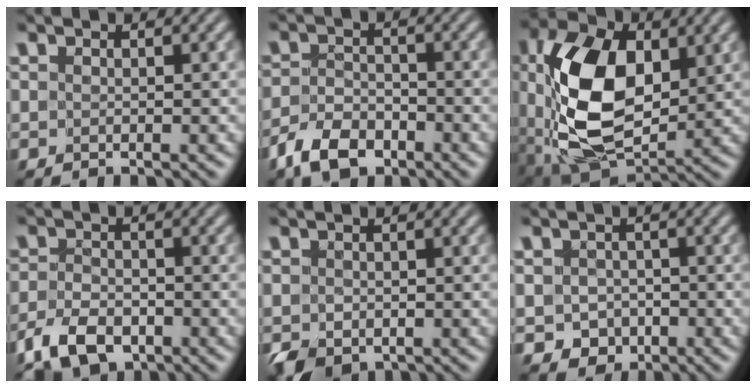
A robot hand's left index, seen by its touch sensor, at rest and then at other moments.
{"total": 4.4, "force": [-3.1, 2.3, 2.0], "torque": [-0.039, -0.002, -0.065]}
{"total": 12.1, "force": [1.4, 7.4, 9.5], "torque": [-0.190, 0.002, 0.027]}
{"total": 4.7, "force": [-3.2, 2.6, 2.3], "torque": [-0.049, -0.004, -0.066]}
{"total": 2.4, "force": [-1.1, 1.8, 1.3], "torque": [-0.021, -0.008, -0.022]}
{"total": 2.3, "force": [-0.9, 2.1, 0.6], "torque": [-0.005, -0.005, -0.014]}